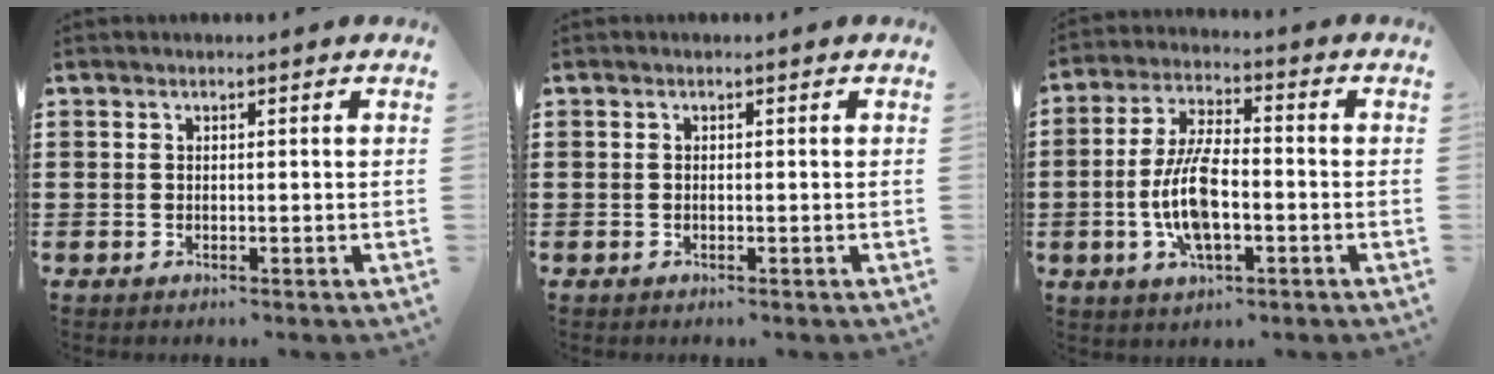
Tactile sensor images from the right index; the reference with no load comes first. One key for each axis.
{"total": 0.0}
{"total": 9.9, "fx": -2.2, "fy": 3.7, "fz": 8.9, "tx": -0.207, "ty": -0.013, "tz": -0.047}